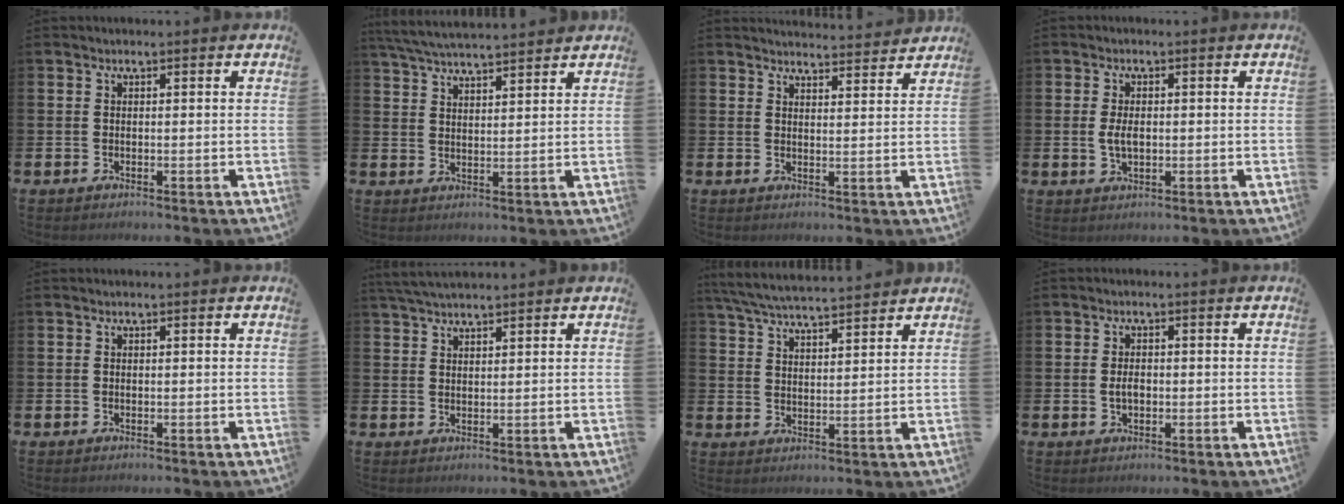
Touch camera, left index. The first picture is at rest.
{"total": 5.4, "force": [5.2, 0.3, 1.2], "torque": [-0.039, -0.023, 0.095]}
{"total": 3.7, "force": [3.7, 0.1, 0.0], "torque": [0.008, -0.031, 0.064]}
{"total": 3.0, "force": [0.0, 1.7, 2.5], "torque": [-0.037, 0.002, -0.004]}
{"total": 0.0}
{"total": 3.6, "force": [3.3, 0.6, 1.2], "torque": [-0.024, -0.009, 0.060]}
{"total": 6.1, "force": [5.9, 0.3, 1.4], "torque": [-0.047, -0.030, 0.106]}
{"total": 2.0, "force": [-0.1, 1.2, 1.6], "torque": [-0.019, 0.002, -0.007]}